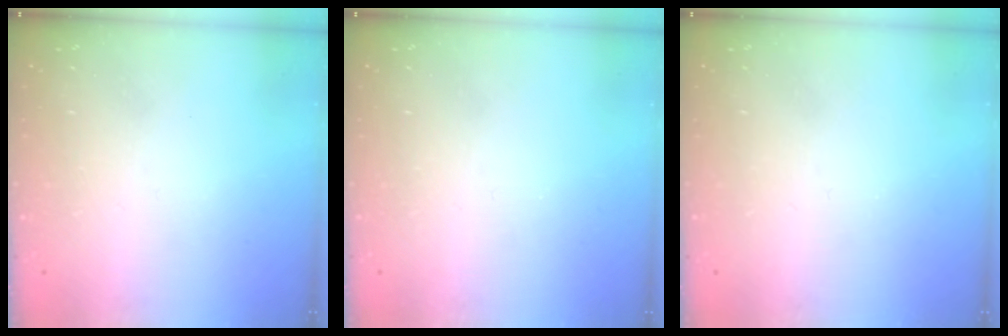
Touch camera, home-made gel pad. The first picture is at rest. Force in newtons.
{"total": 0.0}
{"total": 0.0}